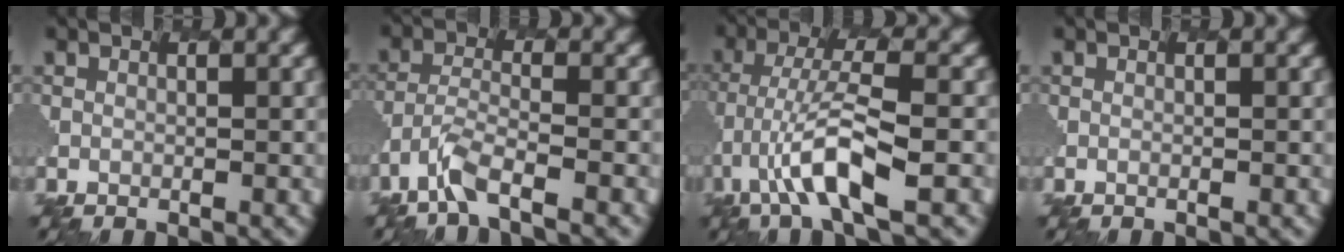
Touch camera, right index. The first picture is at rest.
{"total": 3.5, "force": [-3.0, 0.5, 1.9], "torque": [-0.055, -0.004, -0.070]}
{"total": 6.0, "force": [-2.5, 1.0, 5.3], "torque": [-0.115, 0.014, -0.053]}
{"total": 0.0}